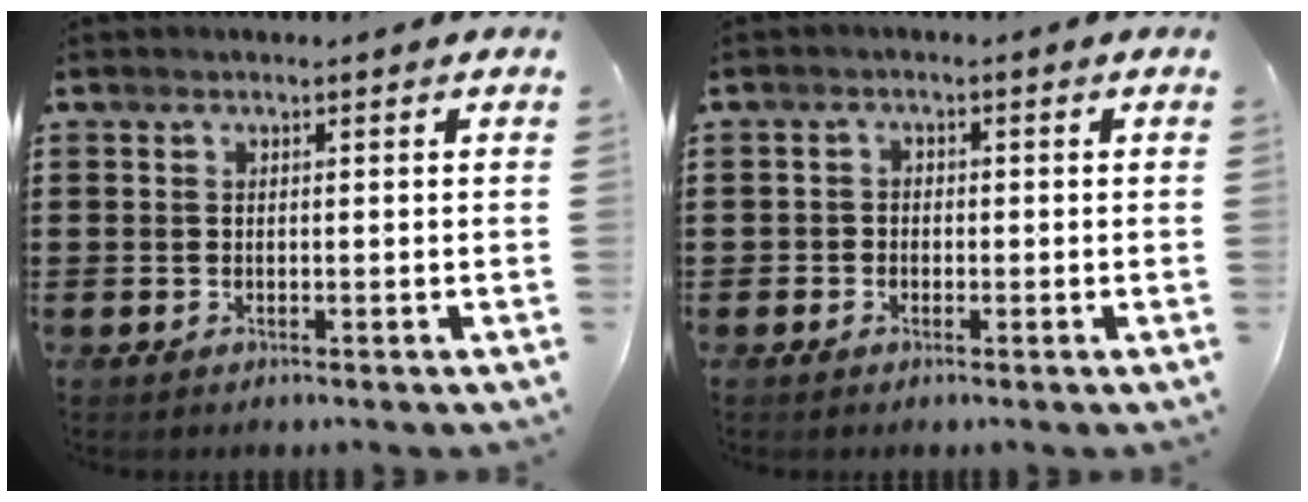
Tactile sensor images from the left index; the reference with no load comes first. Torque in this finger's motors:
{"motor_torque": [-0.53, 0.75, -0.01, -0.01]}